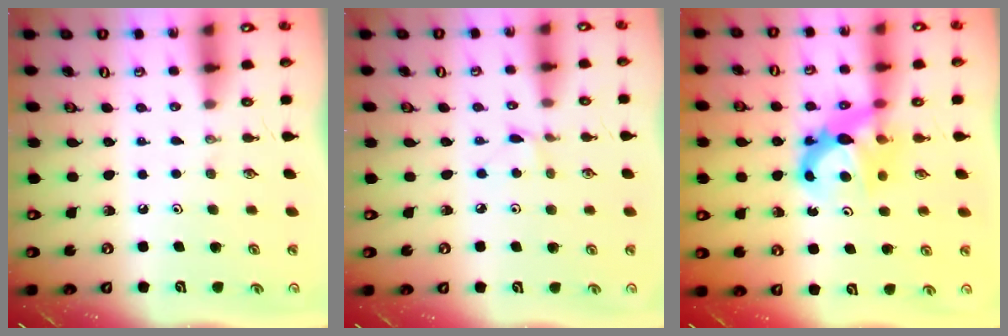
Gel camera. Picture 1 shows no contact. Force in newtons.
{"total": 2.8, "press": 2.7, "slide": 0.4}
{"total": 7.6, "press": 7.5, "slide": 0.6}